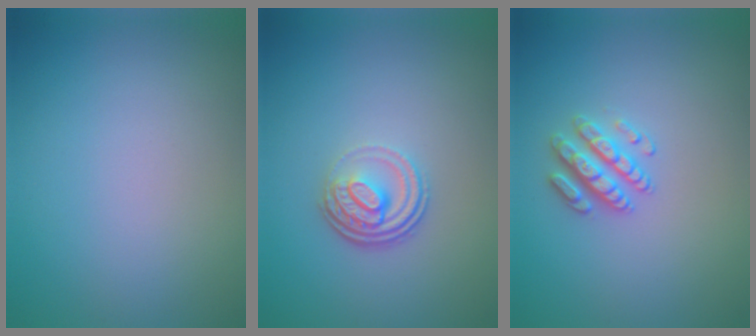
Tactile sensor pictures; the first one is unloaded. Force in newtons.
{"total": 3.8, "press": 2.6, "slide": 2.7}
{"total": 2.6, "press": 2.6, "slide": 0.6}